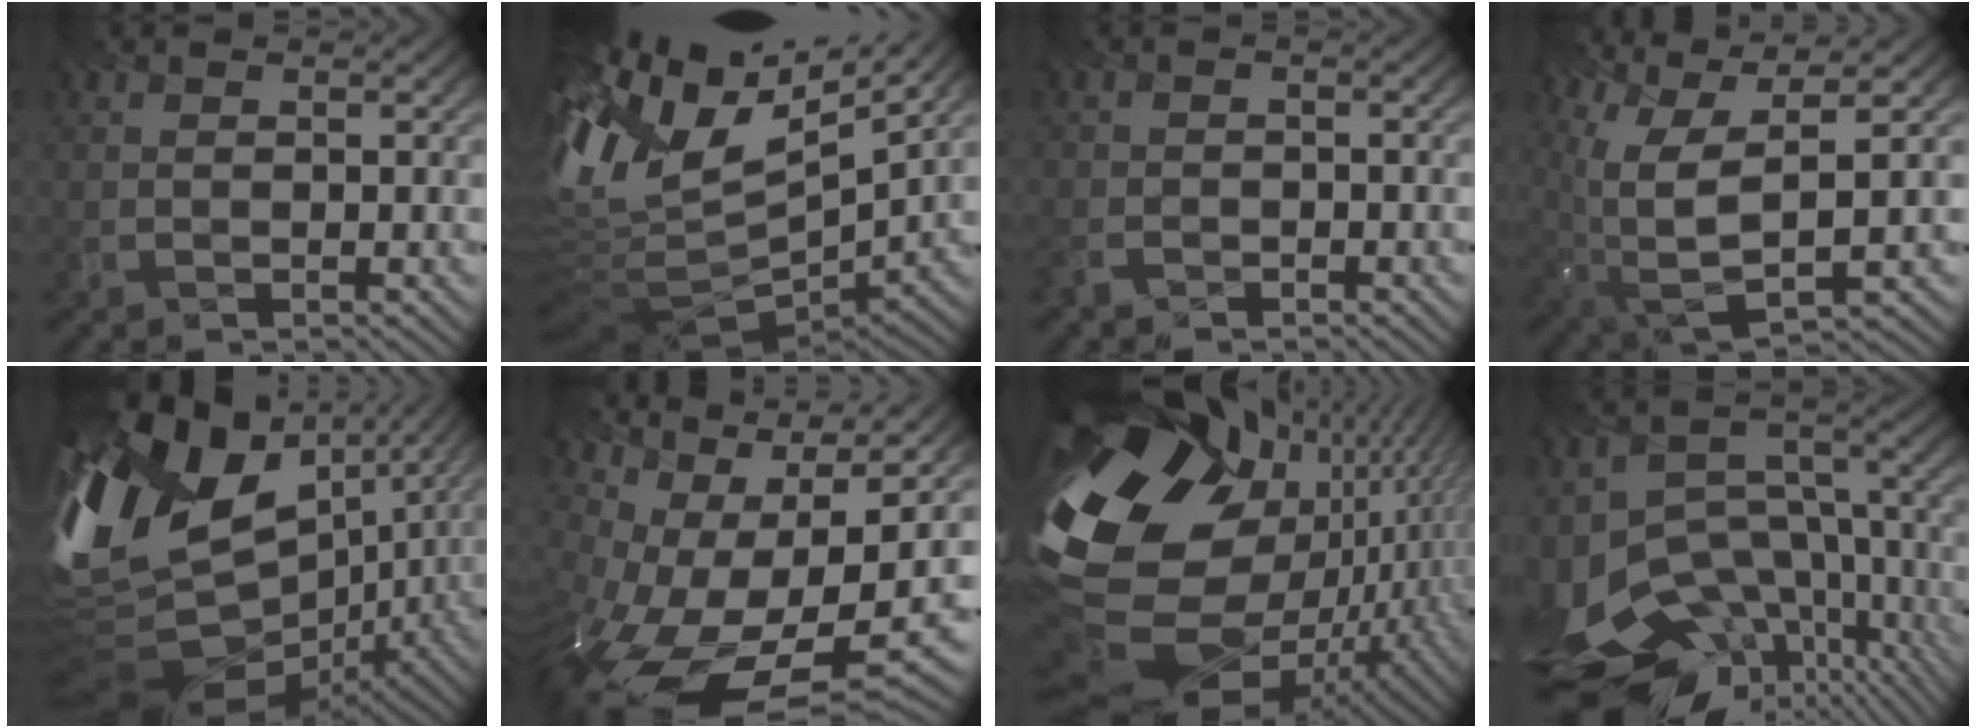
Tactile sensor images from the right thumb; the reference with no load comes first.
{"total": 12.2, "force": [2.4, 6.1, 10.4], "torque": [-0.250, -0.003, 0.069]}
{"total": 1.9, "force": [-1.9, 0.4, 0.3], "torque": [-0.036, 0.000, -0.017]}
{"total": 10.2, "force": [0.4, 5.0, 8.9], "torque": [-0.227, -0.023, 0.049]}
{"total": 16.7, "force": [-0.6, 11.4, 12.2], "torque": [-0.288, -0.048, 0.031]}
{"total": 15.5, "force": [-4.3, 8.6, 12.2], "torque": [-0.247, -0.040, -0.021]}
{"total": 20.2, "force": [-3.9, 15.1, 12.9], "torque": [-0.305, -0.071, -0.027]}
{"total": 17.0, "force": [-10.7, 9.7, 8.9], "torque": [-0.193, -0.024, -0.117]}